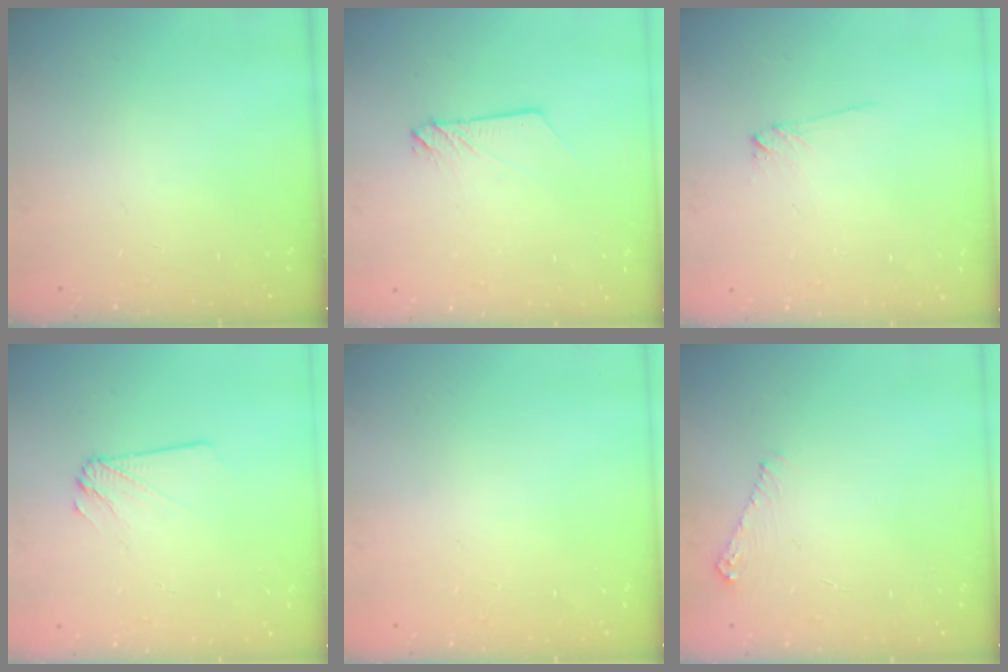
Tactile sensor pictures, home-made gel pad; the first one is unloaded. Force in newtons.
{"total": 2.4, "press": 2.4, "slide": 0.2}
{"total": 3.6, "press": 3.5, "slide": 0.5}
{"total": 2.2, "press": 2.2, "slide": 0.1}
{"total": 0.0}
{"total": 4.7, "press": 4.7, "slide": 0.7}